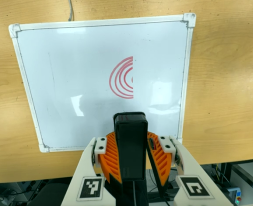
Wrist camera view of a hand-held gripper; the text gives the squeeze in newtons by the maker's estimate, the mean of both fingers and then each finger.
{"total": 10.2, "left": 10.2, "right": 10.2}